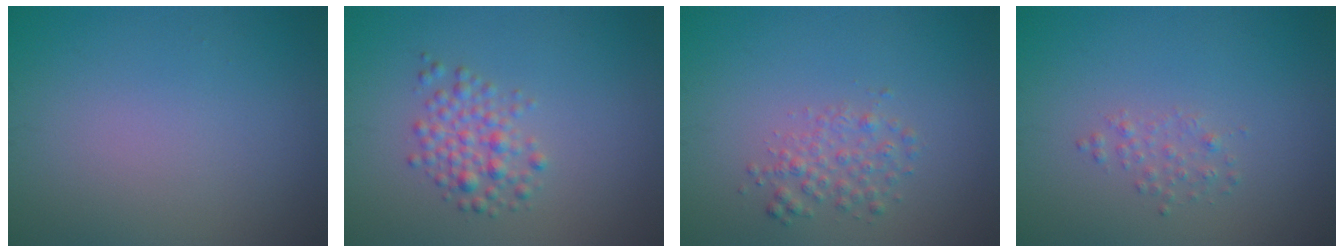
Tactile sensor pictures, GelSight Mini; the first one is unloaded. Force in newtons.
{"total": 2.6, "press": 2.6, "slide": 0.1}
{"total": 2.0, "press": 2.0, "slide": 0.1}
{"total": 1.0, "press": 1.0, "slide": 0.1}